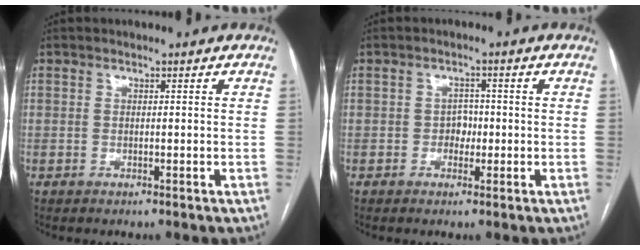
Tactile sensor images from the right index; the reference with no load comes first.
{"total": 2.2, "force": [-0.5, 1.7, 1.3], "torque": [-0.011, 0.008, -0.009]}